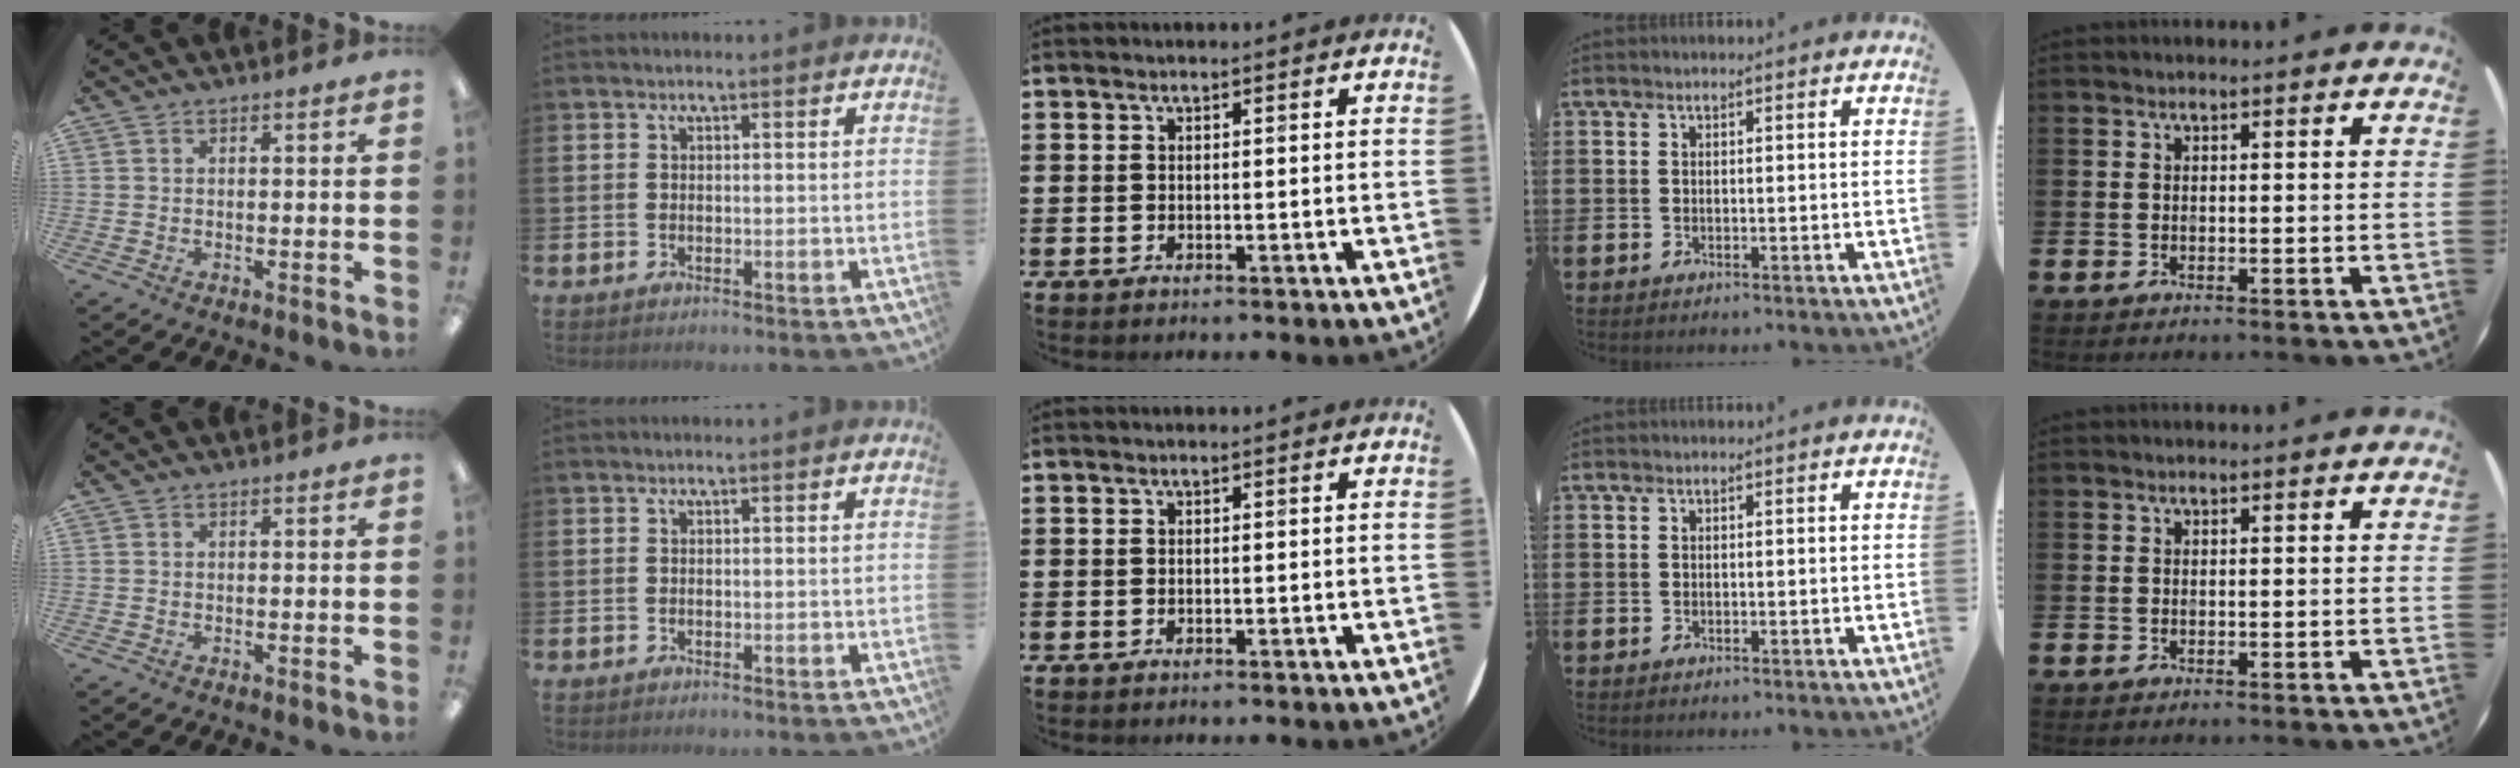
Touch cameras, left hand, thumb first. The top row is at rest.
{}